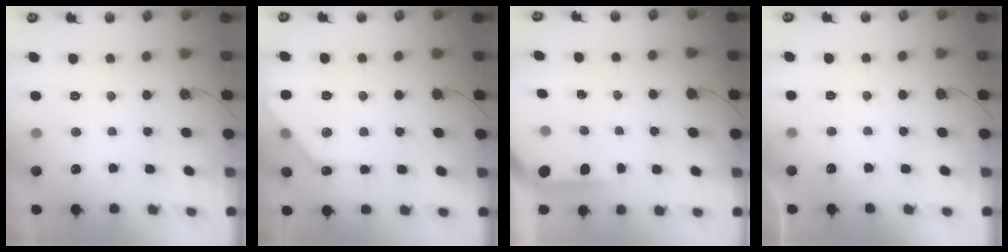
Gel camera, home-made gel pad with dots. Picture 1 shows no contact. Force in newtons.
{"total": 10.0, "press": 10.0, "slide": 0.4}
{"total": 4.0, "press": 4.0, "slide": 0.3}
{"total": 2.8, "press": 2.8, "slide": 0.5}